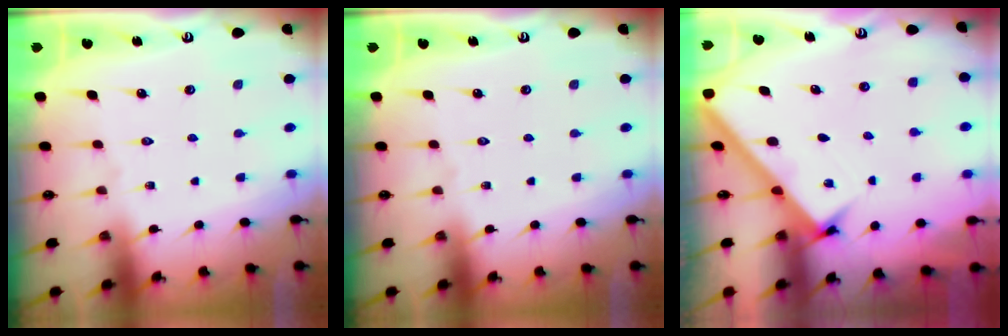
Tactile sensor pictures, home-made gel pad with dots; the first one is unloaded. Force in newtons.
{"total": 0.0}
{"total": 2.6, "press": 2.6, "slide": 0.3}